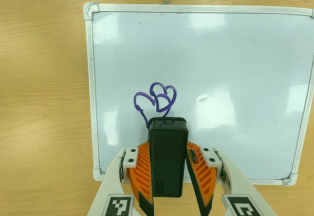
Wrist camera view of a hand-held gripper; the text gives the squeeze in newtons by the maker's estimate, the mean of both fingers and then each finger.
{"total": 7.0, "left": 5.4, "right": 8.5}